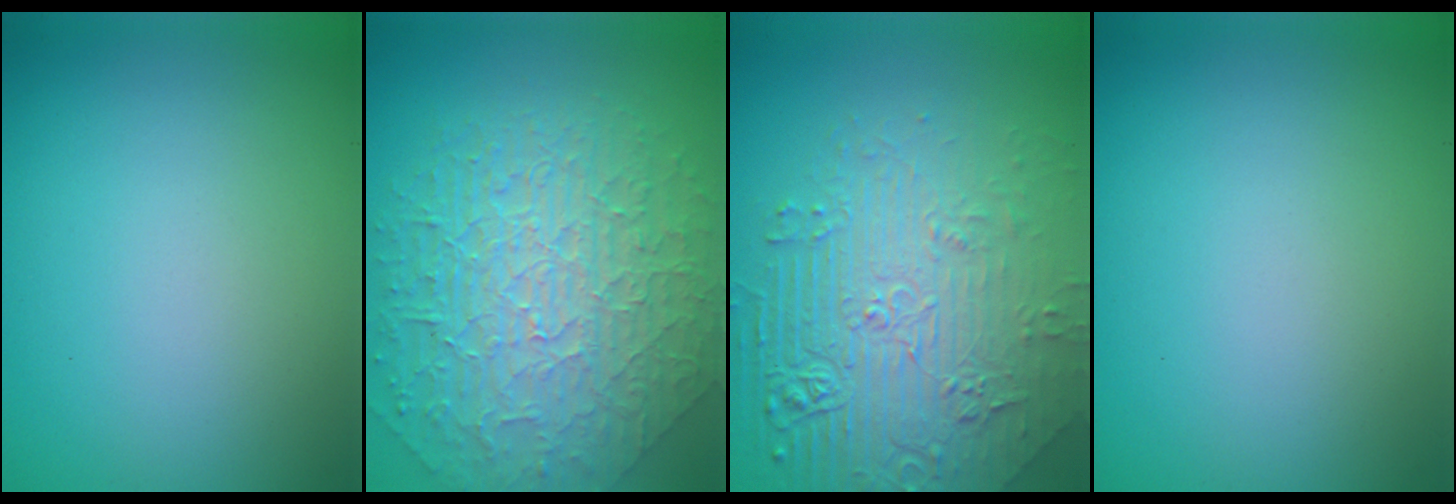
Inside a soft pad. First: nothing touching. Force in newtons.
{"total": 10.0, "press": 6.7, "slide": 7.5}
{"total": 8.9, "press": 6.1, "slide": 6.4}
{"total": 0.0}